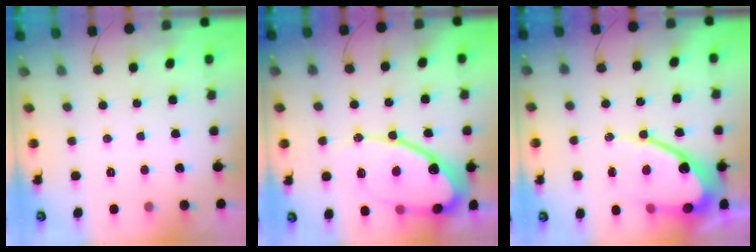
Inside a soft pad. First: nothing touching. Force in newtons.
{"total": 18.5, "press": 18.4, "slide": 1.9}
{"total": 16.2, "press": 16.2, "slide": 1.2}